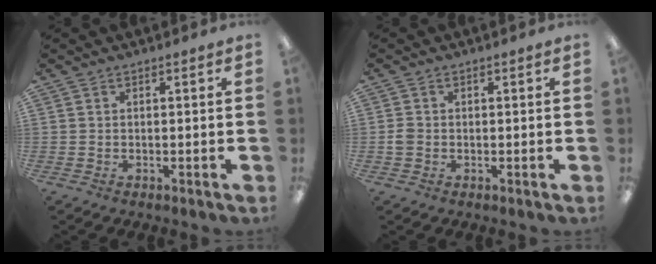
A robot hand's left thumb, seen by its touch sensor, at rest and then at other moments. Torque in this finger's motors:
{"motor_torque": [-0.20, 0.24, 0.31, -0.45, -0.01]}